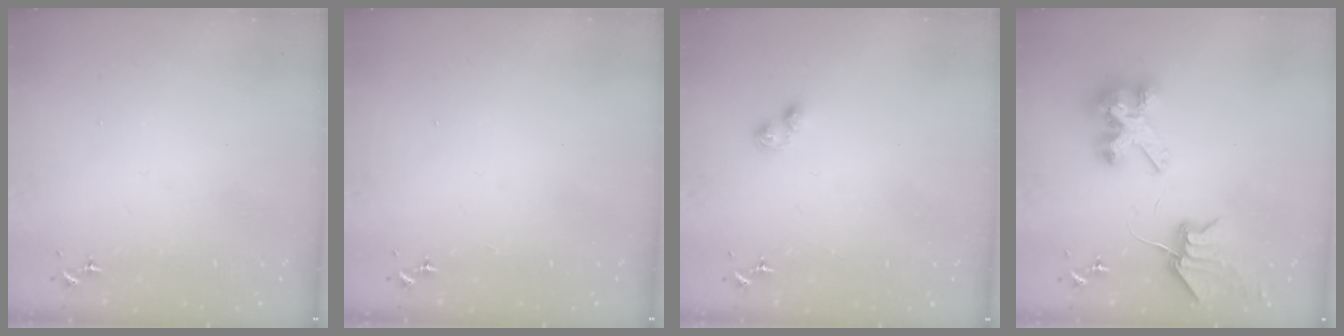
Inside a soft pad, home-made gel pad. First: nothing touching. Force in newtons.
{"total": 0.0}
{"total": 4.1, "press": 4.1, "slide": 0.5}
{"total": 9.0, "press": 8.9, "slide": 1.1}